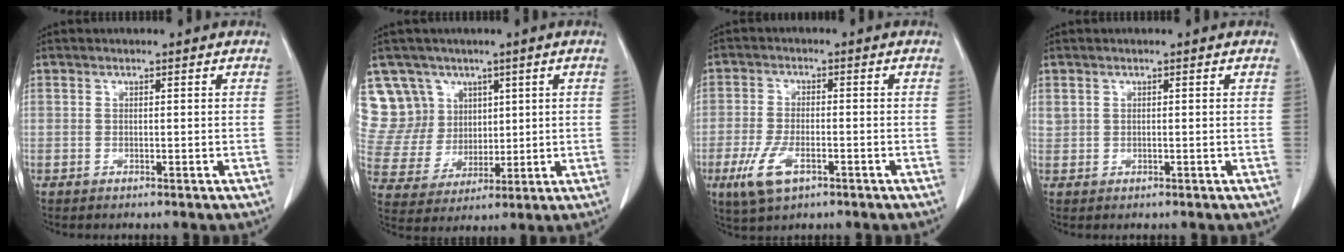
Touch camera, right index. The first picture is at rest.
{"total": 11.3, "force": [6.3, 9.3, 0.8], "torque": [-0.035, 0.041, 0.140]}
{"total": 6.5, "force": [-3.0, 2.8, 5.0], "torque": [-0.106, -0.010, -0.050]}
{"total": 0.9, "force": [0.5, 0.7, 0.2], "torque": [0.001, 0.007, 0.010]}